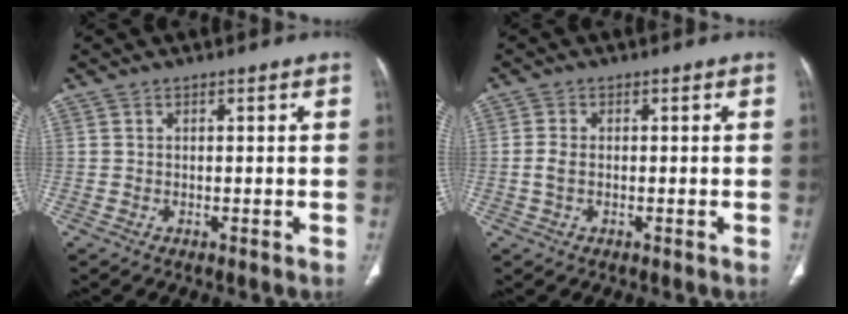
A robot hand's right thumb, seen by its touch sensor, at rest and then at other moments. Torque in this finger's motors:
{"motor_torque": [-0.42, 0.21, -0.12, 0.32, -0.04]}